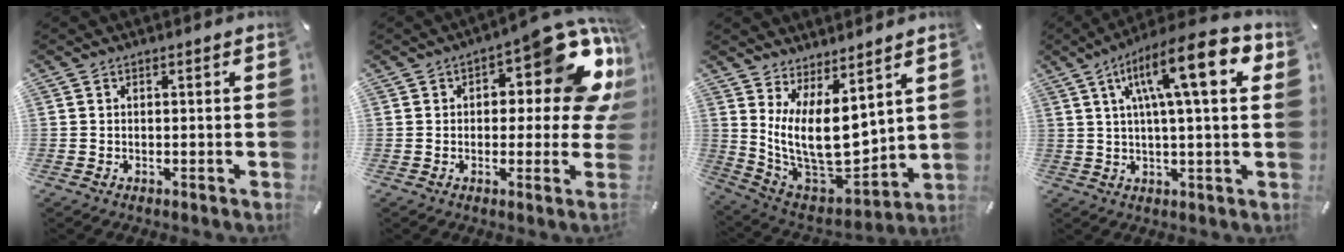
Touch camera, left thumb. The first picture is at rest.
{"total": 15.9, "force": [6.5, 6.0, 13.2], "torque": [-0.157, -0.066, 0.100]}
{"total": 14.9, "force": [4.5, 8.1, 11.7], "torque": [-0.241, -0.080, 0.090]}
{"total": 17.7, "force": [6.8, 4.4, 15.7], "torque": [-0.256, -0.019, 0.103]}